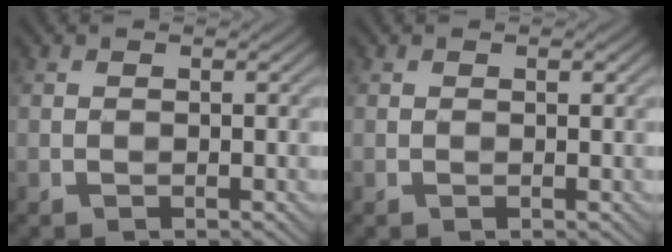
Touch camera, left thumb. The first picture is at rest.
{"total": 0.5, "force": [0.2, 0.2, 0.5], "torque": [-0.006, 0.000, 0.003]}